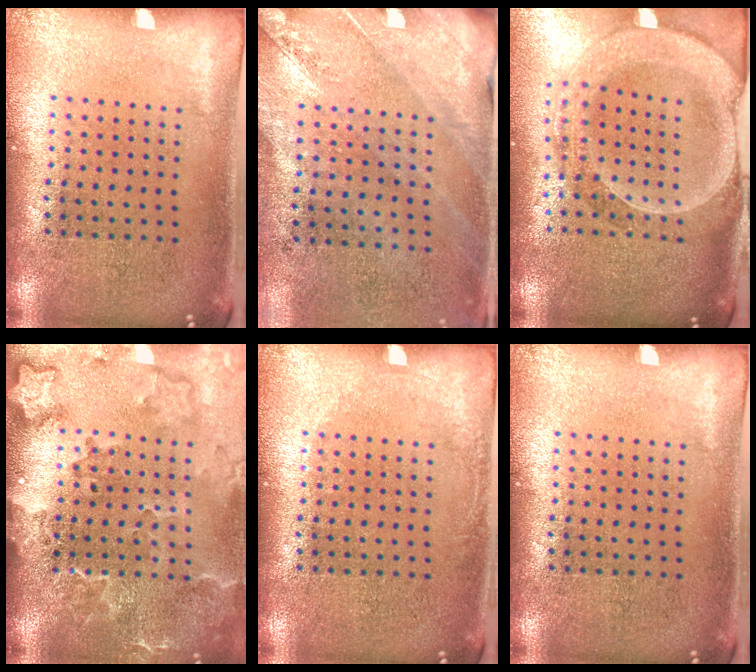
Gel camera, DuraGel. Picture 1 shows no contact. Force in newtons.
{"total": 2.5, "press": 2.0, "slide": 1.4}
{"total": 2.6, "press": 2.3, "slide": 1.3}
{"total": 3.0, "press": 2.3, "slide": 1.9}
{"total": 0.7, "press": 0.7, "slide": 0.1}
{"total": 0.0}